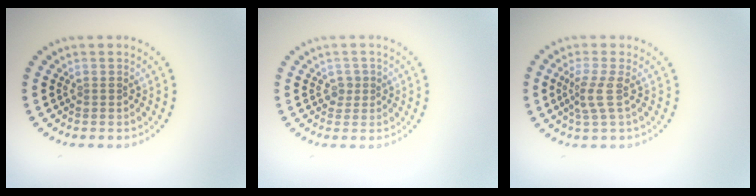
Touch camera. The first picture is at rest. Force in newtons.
{"total": 1.2, "press": 1.0, "slide": 0.6}
{"total": 2.4, "press": 1.7, "slide": 1.8}